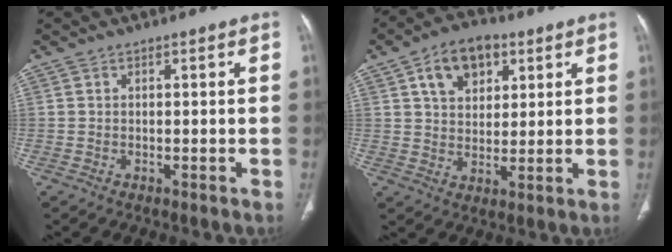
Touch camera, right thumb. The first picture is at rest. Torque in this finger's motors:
{"motor_torque": [-0.56, 1.23, 0.23, -0.17, 0.05]}